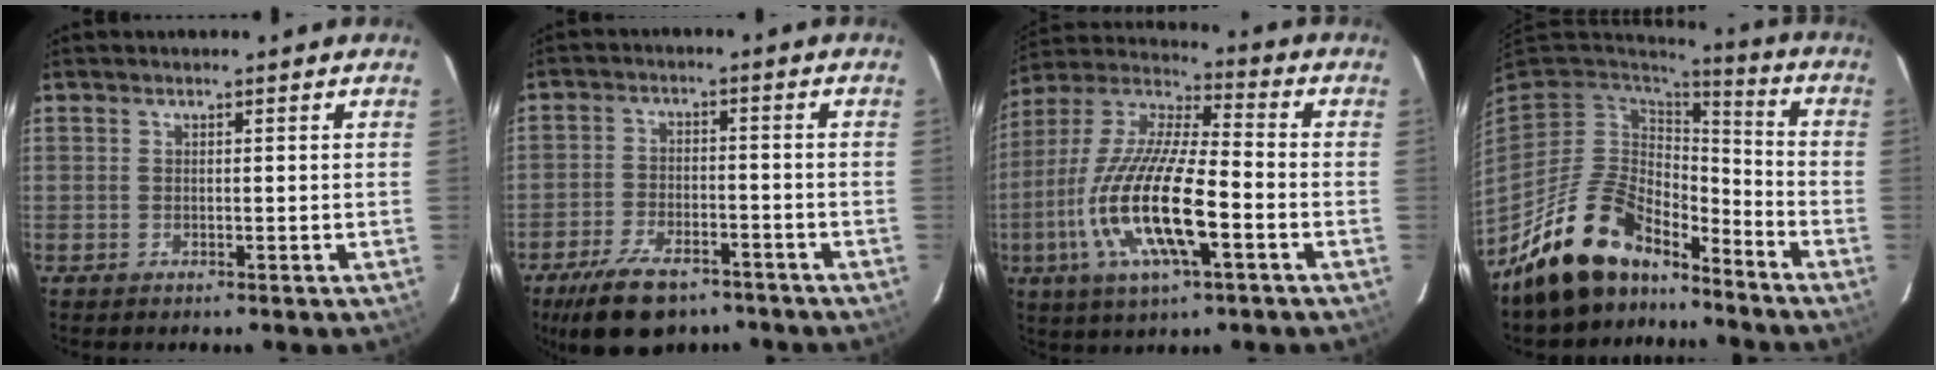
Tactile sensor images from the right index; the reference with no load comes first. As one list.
[{"total": 12.9, "force": [-9.2, 6.0, 6.9], "torque": [-0.155, -0.009, -0.151]}, {"total": 19.8, "force": [-6.3, 5.3, 18.0], "torque": [-0.366, -0.021, -0.124]}, {"total": 16.5, "force": [-12.9, 7.4, 6.9], "torque": [-0.161, 0.011, -0.220]}]